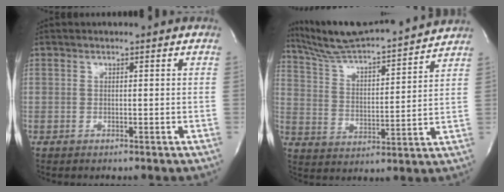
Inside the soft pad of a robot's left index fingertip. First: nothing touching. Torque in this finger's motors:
{"motor_torque": [0.30, -0.38, 0.16, 0.08]}